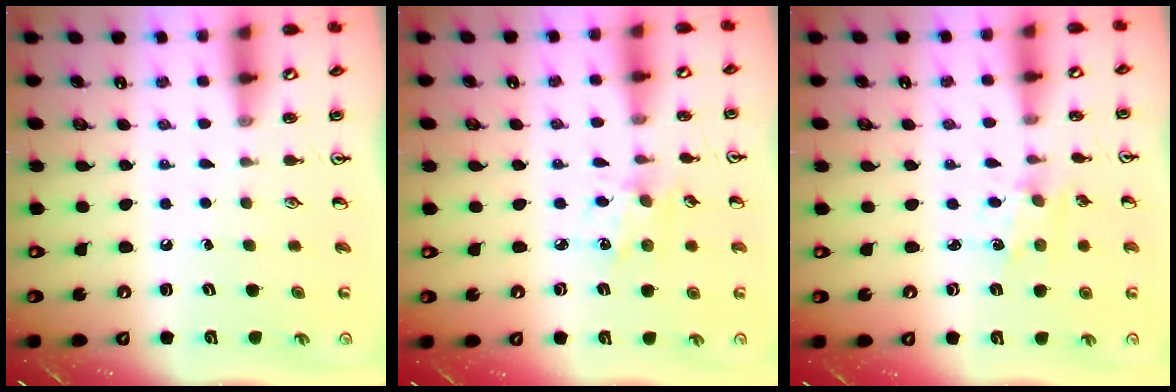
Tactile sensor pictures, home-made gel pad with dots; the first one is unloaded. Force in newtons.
{"total": 2.8, "press": 2.8, "slide": 0.5}
{"total": 1.7, "press": 1.7, "slide": 0.3}